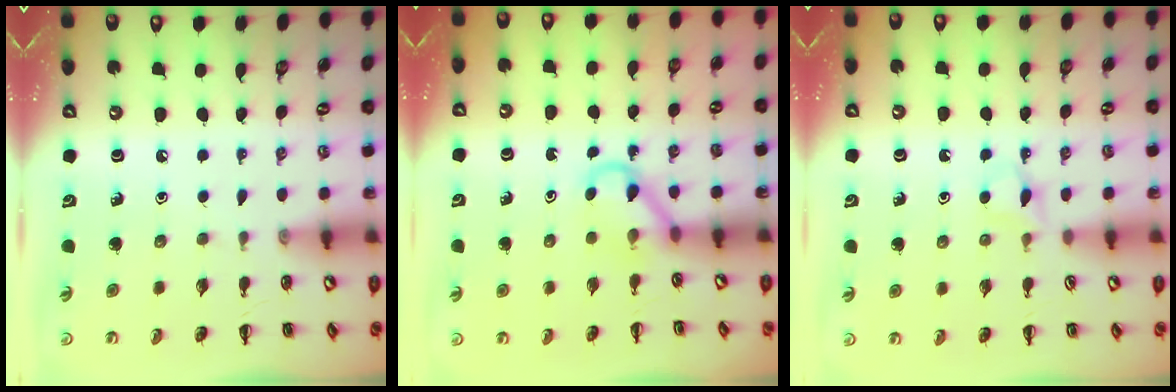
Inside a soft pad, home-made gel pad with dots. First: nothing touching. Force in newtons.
{"total": 2.9, "press": 2.8, "slide": 0.9}
{"total": 3.0, "press": 2.8, "slide": 1.2}